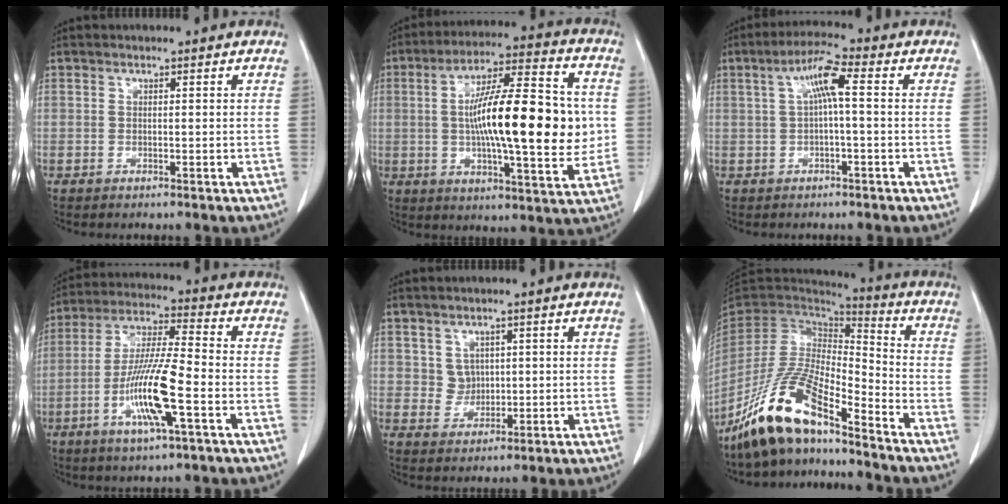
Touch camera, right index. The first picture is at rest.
{"total": 20.5, "force": [0.5, 4.0, 20.0], "torque": [-0.330, 0.015, 0.006]}
{"total": 5.5, "force": [0.9, 0.5, 5.4], "torque": [-0.102, 0.020, 0.017]}
{"total": 12.2, "force": [-4.0, 0.7, 11.5], "torque": [-0.230, -0.007, -0.076]}
{"total": 2.7, "force": [0.9, 2.5, 0.7], "torque": [-0.011, 0.001, 0.022]}
{"total": 15.5, "force": [-11.5, 3.2, 9.9], "torque": [-0.196, -0.006, -0.216]}